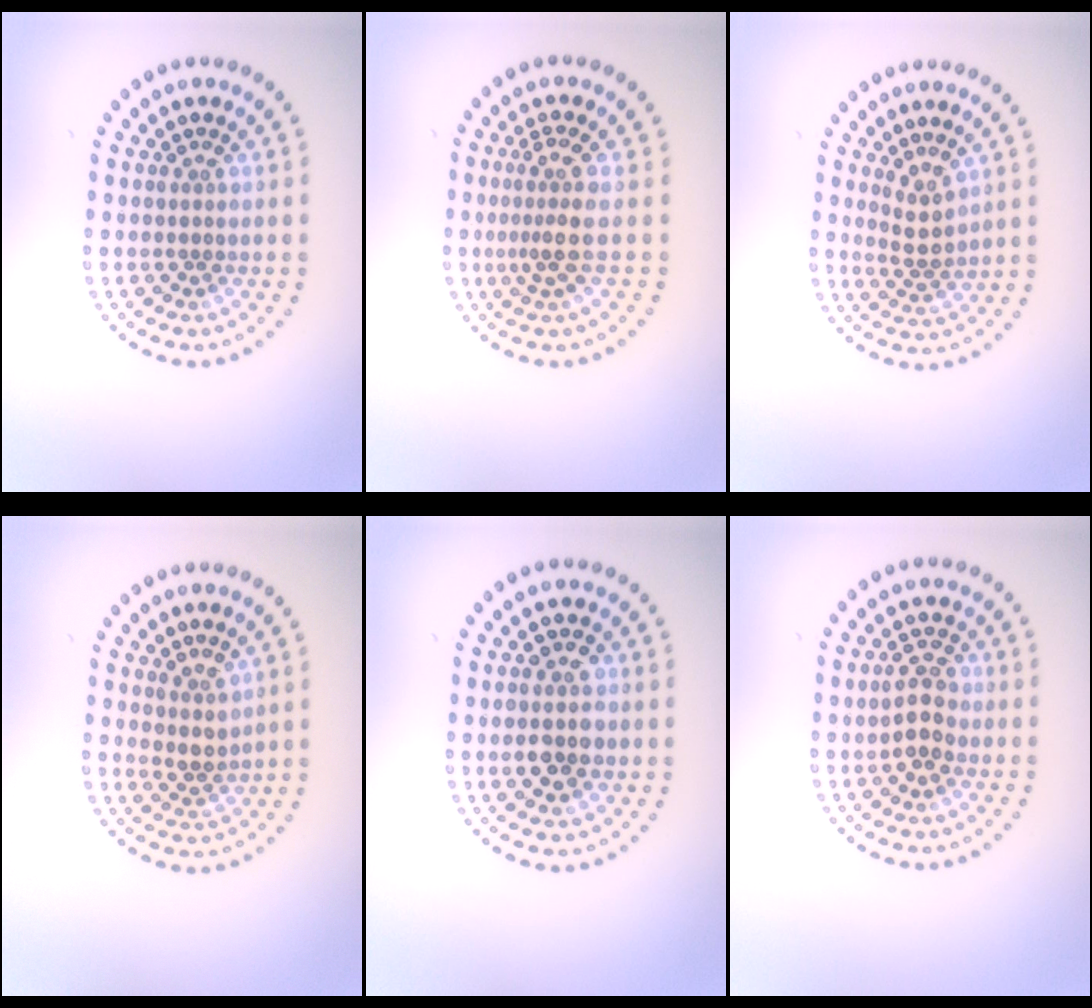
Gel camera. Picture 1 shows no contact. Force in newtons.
{"total": 2.8, "press": 2.0, "slide": 2.0}
{"total": 2.1, "press": 1.8, "slide": 1.2}
{"total": 2.1, "press": 1.7, "slide": 1.2}
{"total": 3.2, "press": 3.2, "slide": 0.3}
{"total": 2.6, "press": 2.6, "slide": 0.3}